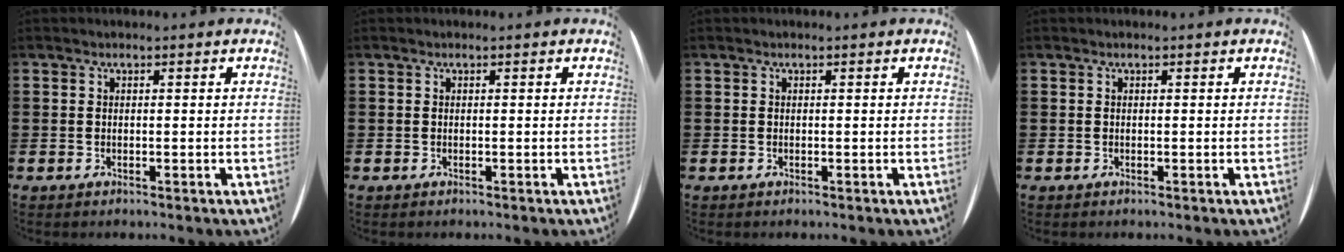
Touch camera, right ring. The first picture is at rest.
{"total": 0.0}
{"total": 0.0}
{"total": 0.0}